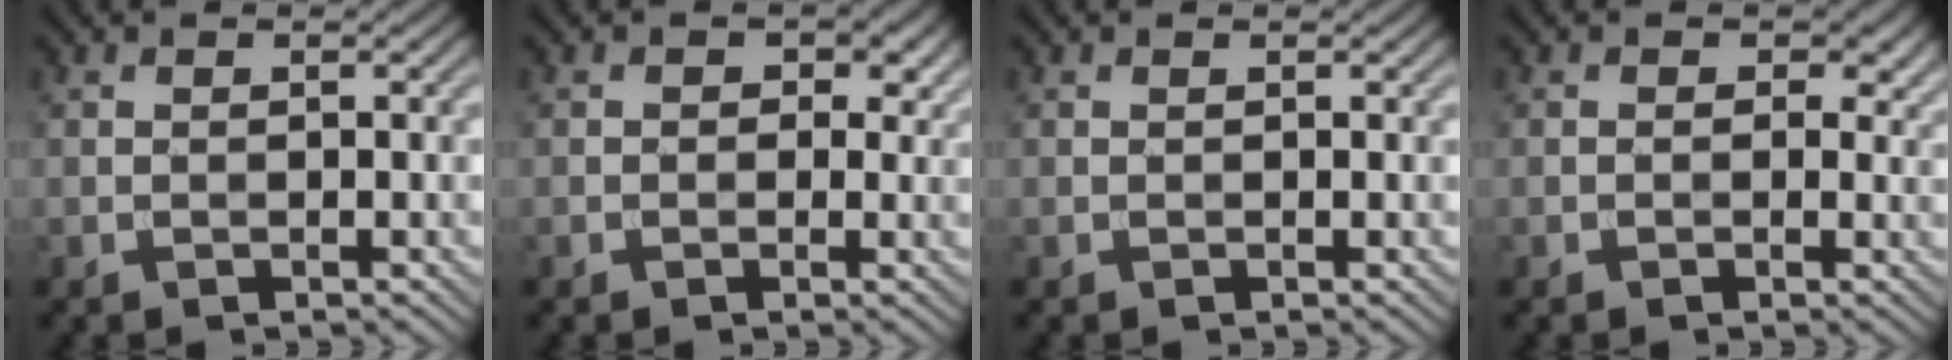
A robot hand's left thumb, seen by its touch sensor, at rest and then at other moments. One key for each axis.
{"total": 2.8, "fx": 0.8, "fy": 2.3, "fz": 1.5, "tx": -0.024, "ty": -0.007, "tz": 0.003}
{"total": 0.0}
{"total": 2.5, "fx": 0.5, "fy": 1.6, "fz": 1.8, "tx": -0.028, "ty": -0.006, "tz": 0.007}